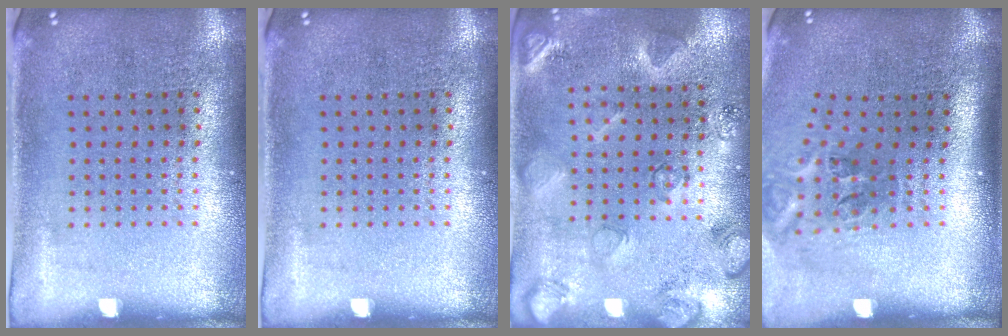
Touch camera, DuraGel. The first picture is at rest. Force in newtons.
{"total": 0.0}
{"total": 2.3, "press": 2.2, "slide": 0.4}
{"total": 2.4, "press": 1.6, "slide": 1.8}